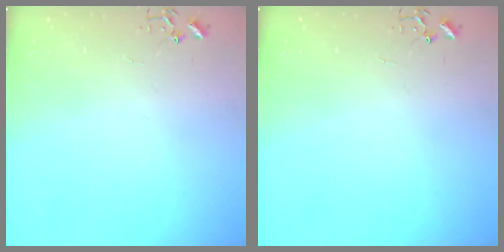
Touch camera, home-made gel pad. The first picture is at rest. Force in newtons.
{"total": 0.0}